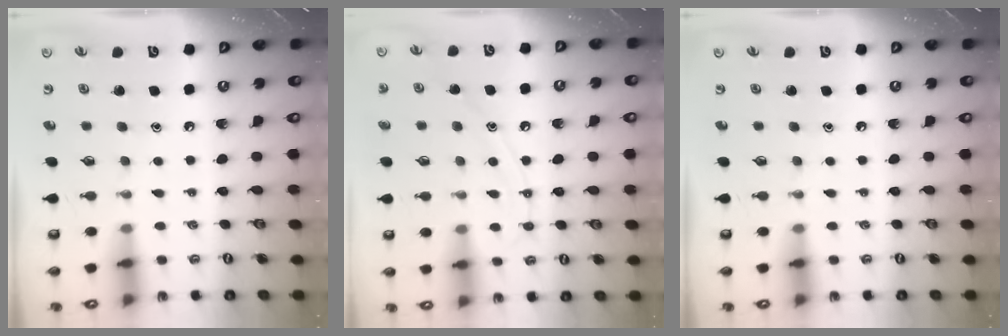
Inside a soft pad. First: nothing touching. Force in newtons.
{"total": 9.7, "press": 9.7, "slide": 0.8}
{"total": 0.0}